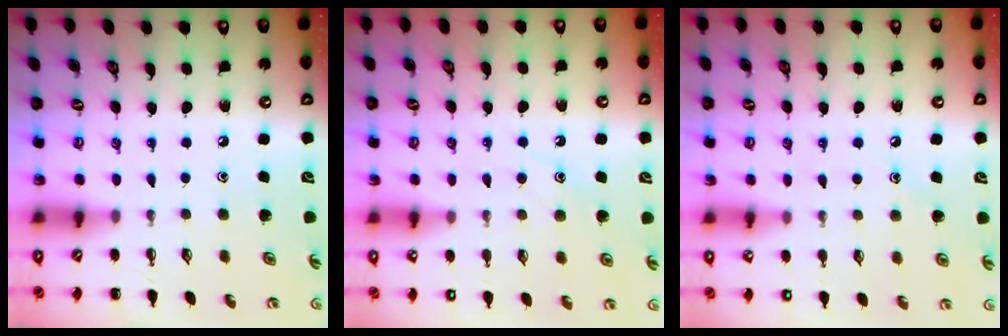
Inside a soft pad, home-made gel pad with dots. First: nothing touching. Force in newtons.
{"total": 8.9, "press": 8.8, "slide": 1.3}
{"total": 7.9, "press": 7.8, "slide": 1.7}